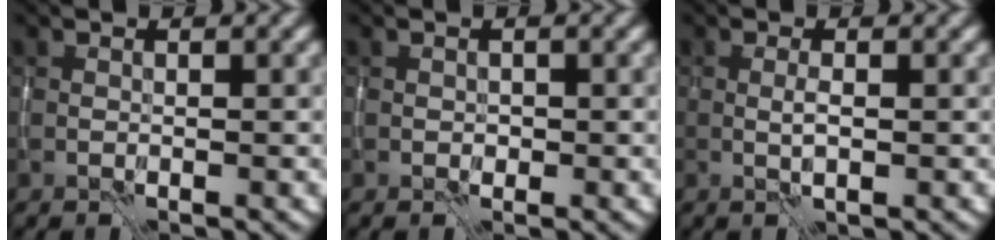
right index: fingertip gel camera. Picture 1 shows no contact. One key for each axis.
{"total": 0.8, "fx": -0.2, "fy": 0.7, "fz": 0.3, "tx": -0.005, "ty": -0.005, "tz": 0.001}
{"total": 1.1, "fx": -0.1, "fy": 0.1, "fz": 1.1, "tx": -0.022, "ty": -0.001, "tz": -0.002}